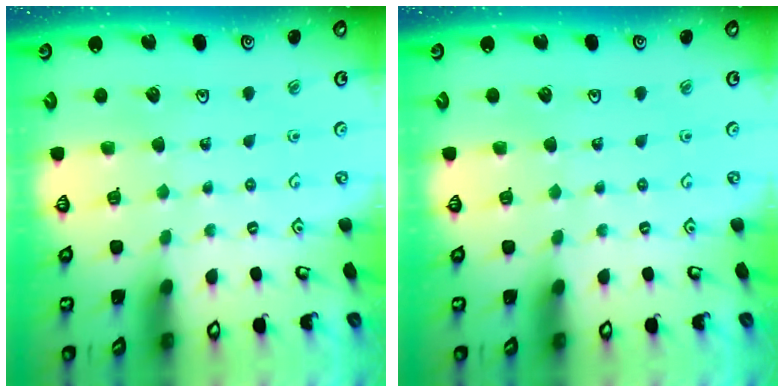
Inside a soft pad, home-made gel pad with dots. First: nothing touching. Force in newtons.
{"total": 0.0}